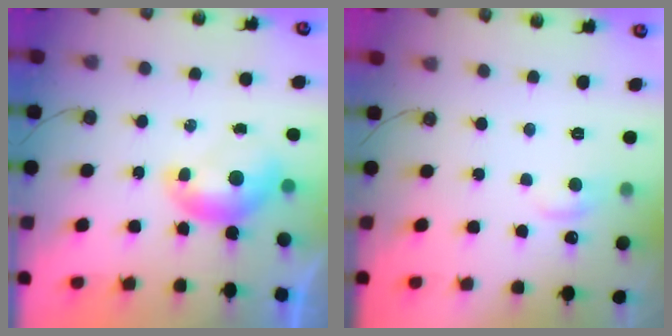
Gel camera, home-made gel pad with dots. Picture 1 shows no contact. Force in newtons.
{"total": 1.1, "press": 0.7, "slide": 0.8}